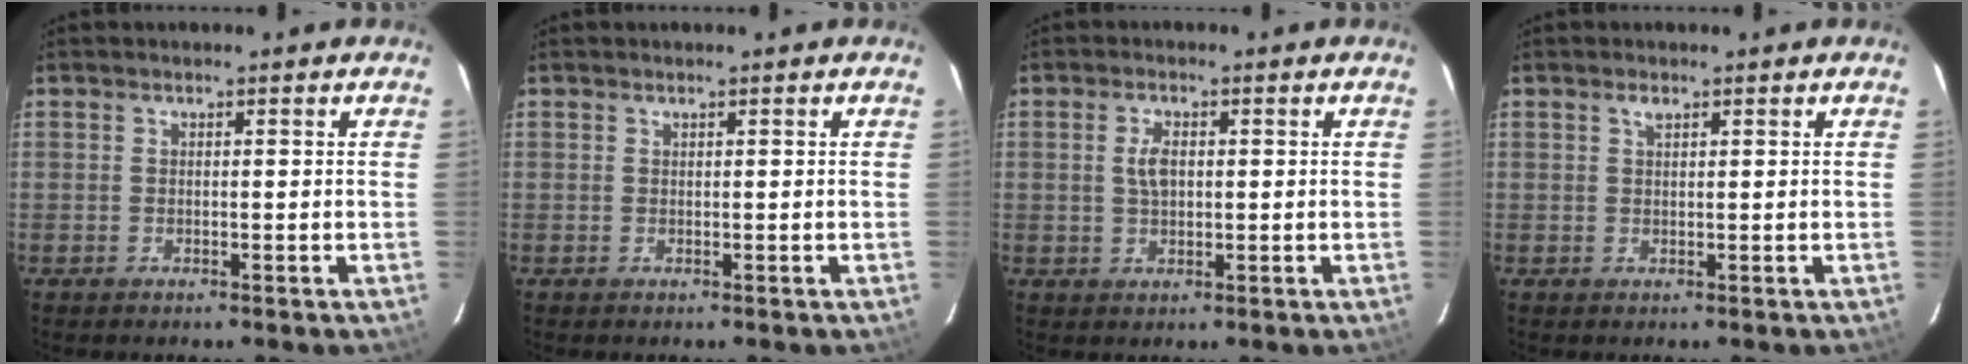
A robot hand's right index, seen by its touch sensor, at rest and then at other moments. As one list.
[{"total": 0.0}, {"total": 3.5, "force": [0.5, 1.9, 2.9], "torque": [-0.055, 0.005, 0.013]}, {"total": 1.0, "force": [0.6, 0.4, 0.6], "torque": [-0.012, 0.003, 0.012]}]